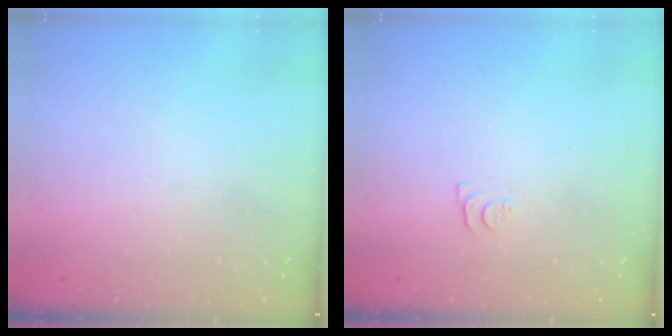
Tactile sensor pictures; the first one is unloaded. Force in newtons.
{"total": 5.6, "press": 5.6, "slide": 0.7}